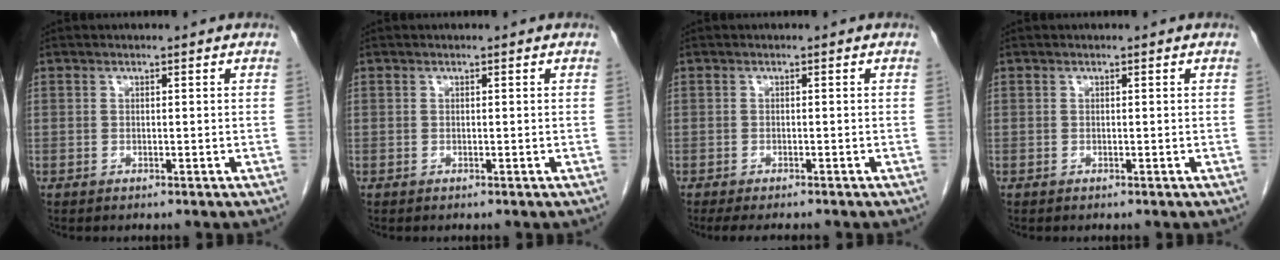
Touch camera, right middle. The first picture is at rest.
{"total": 0.0}
{"total": 4.9, "force": [-4.2, 0.9, 2.3], "torque": [-0.025, -0.010, -0.061]}
{"total": 0.0}